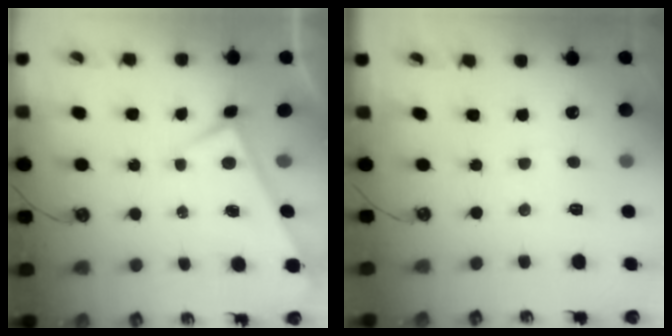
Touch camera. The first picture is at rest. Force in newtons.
{"total": 1.9, "press": 1.9, "slide": 0.4}